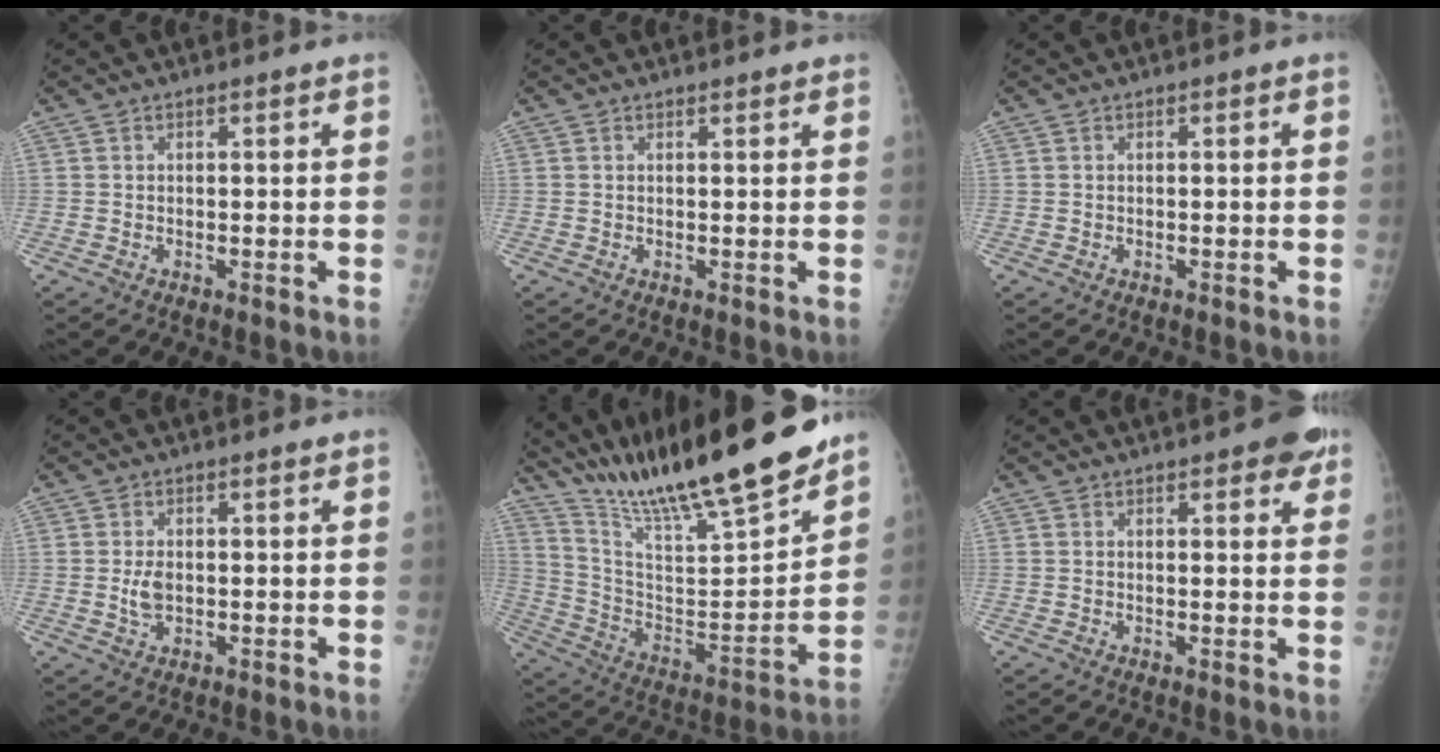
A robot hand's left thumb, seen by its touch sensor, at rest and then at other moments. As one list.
[{"total": 1.0, "force": [0.9, 0.1, 0.2], "torque": [-0.002, -0.003, 0.014]}, {"total": 0.0}, {"total": 3.0, "force": [0.3, 1.6, 2.5], "torque": [-0.048, -0.004, 0.011]}, {"total": 25.4, "force": [21.4, 2.8, 13.3], "torque": [-0.205, -0.103, 0.364]}, {"total": 5.4, "force": [3.3, 2.0, 3.8], "torque": [-0.025, -0.008, 0.035]}]